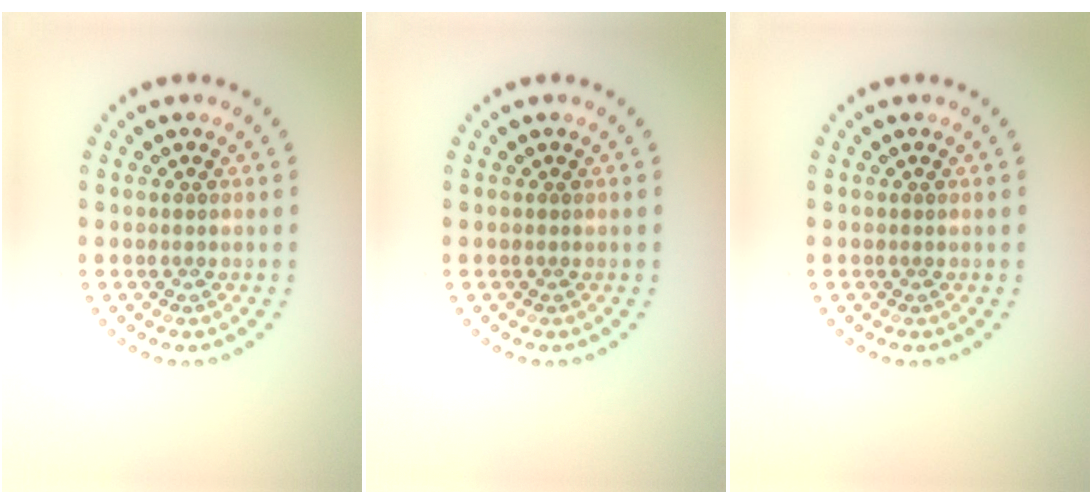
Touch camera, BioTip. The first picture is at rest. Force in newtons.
{"total": 0.0}
{"total": 0.0}